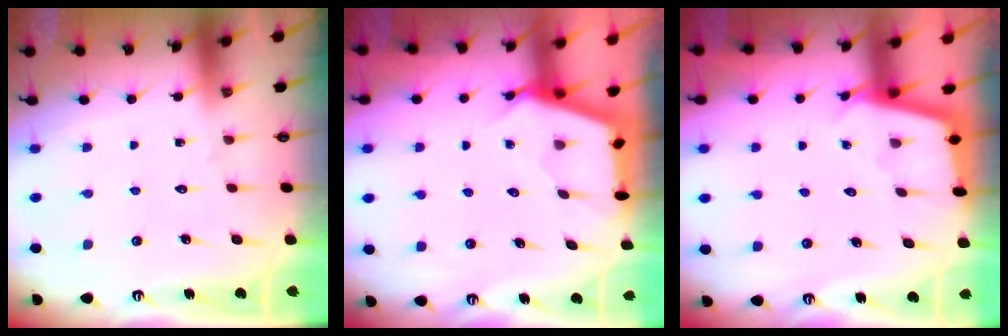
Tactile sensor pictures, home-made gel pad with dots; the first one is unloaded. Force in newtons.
{"total": 2.7, "press": 2.7, "slide": 0.3}
{"total": 2.5, "press": 2.5, "slide": 0.2}